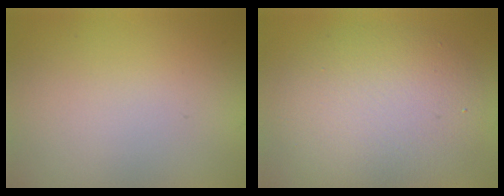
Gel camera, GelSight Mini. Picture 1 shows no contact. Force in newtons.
{"total": 7.6, "press": 7.6, "slide": 0.6}